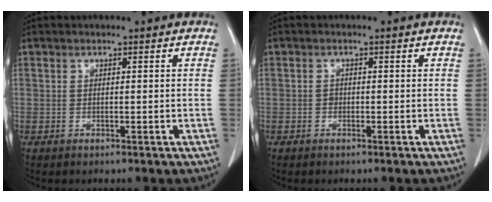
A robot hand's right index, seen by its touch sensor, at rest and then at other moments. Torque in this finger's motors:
{"motor_torque": [0.05, 0.03, 0.03, 0.02]}